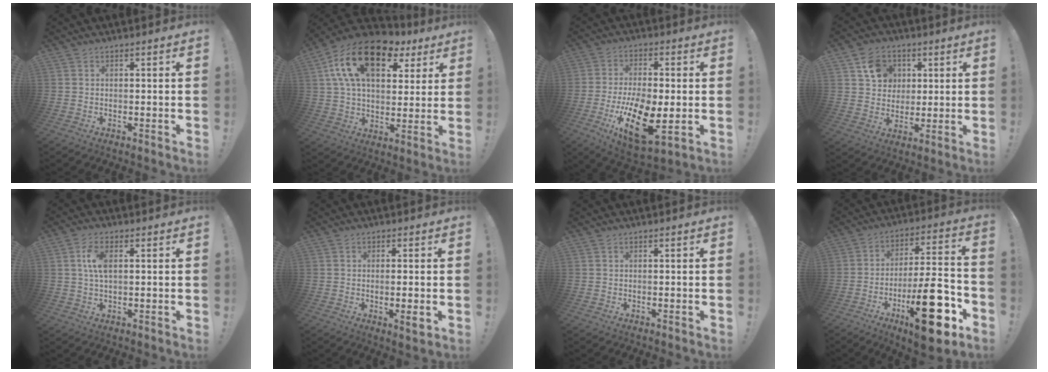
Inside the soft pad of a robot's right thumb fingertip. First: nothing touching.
{"total": 20.1, "force": [9.2, 11.0, 14.1], "torque": [-0.233, -0.039, 0.162]}
{"total": 17.9, "force": [-4.8, 8.4, 15.1], "torque": [-0.254, 0.014, -0.068]}
{"total": 10.6, "force": [4.2, 9.1, 3.2], "torque": [-0.036, -0.018, 0.087]}
{"total": 6.2, "force": [1.2, 3.1, 5.2], "torque": [-0.093, 0.000, 0.017]}
{"total": 3.8, "force": [-0.7, 0.1, 3.7], "torque": [-0.049, -0.010, -0.011]}
{"total": 0.0}
{"total": 23.4, "force": [-10.1, 7.3, 19.8], "torque": [-0.317, 0.063, -0.151]}